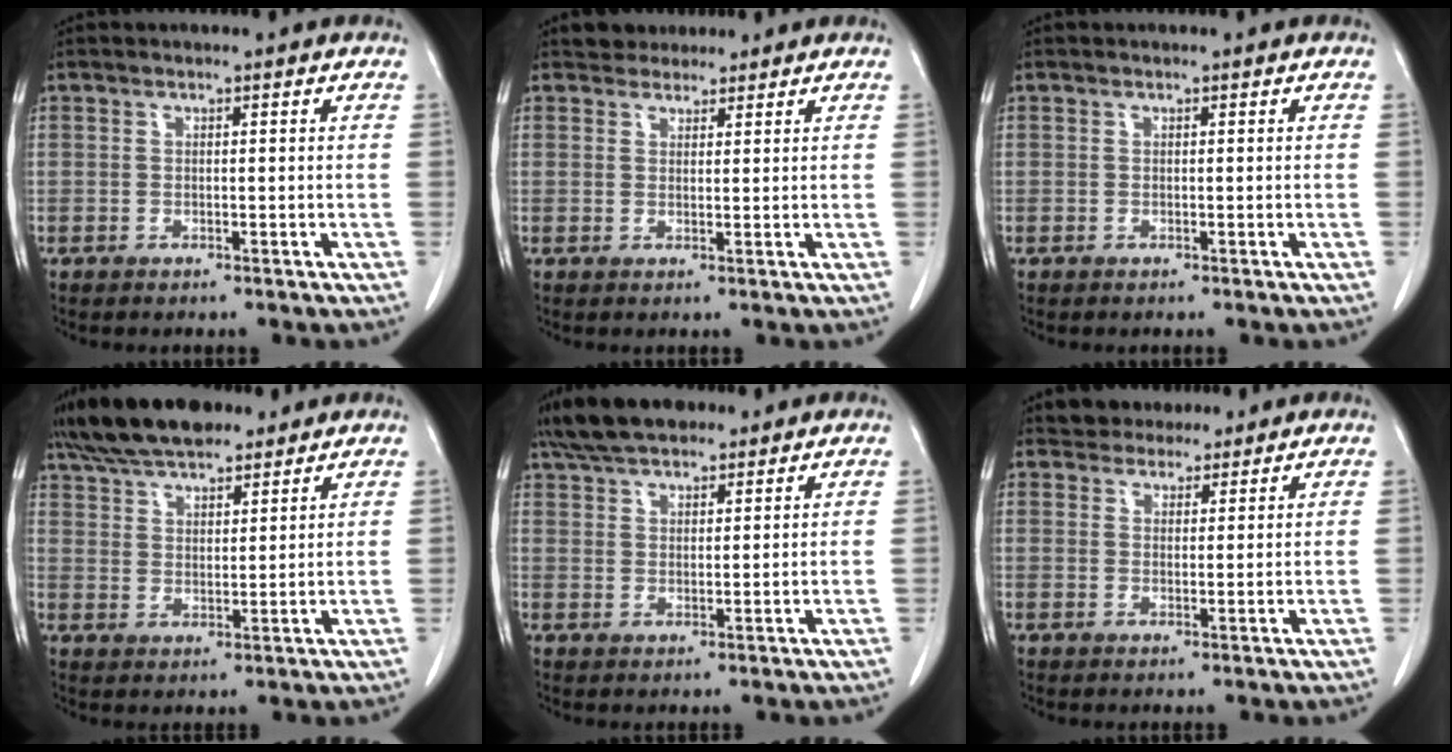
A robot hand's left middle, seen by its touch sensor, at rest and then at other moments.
{"total": 2.9, "force": [2.6, 1.2, 0.1], "torque": [-0.001, 0.012, 0.042]}
{"total": 0.0}
{"total": 12.2, "force": [10.3, 3.8, 5.3], "torque": [-0.089, 0.028, 0.179]}
{"total": 8.8, "force": [7.3, 3.1, 3.9], "torque": [-0.068, 0.026, 0.131]}
{"total": 4.2, "force": [3.8, 1.7, 0.4], "torque": [-0.002, 0.015, 0.061]}